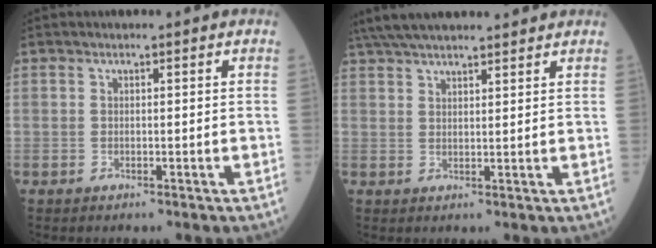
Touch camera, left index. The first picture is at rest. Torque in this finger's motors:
{"motor_torque": [0.99, -1.15, 0.24, 0.06]}